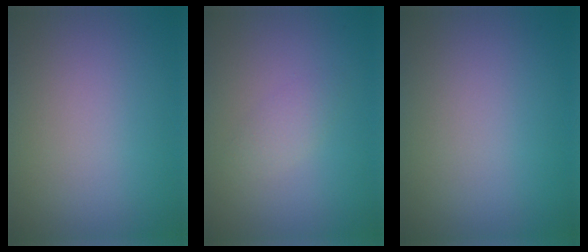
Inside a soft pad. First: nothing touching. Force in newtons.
{"total": 1.4, "press": 1.4, "slide": 0.1}
{"total": 0.0}